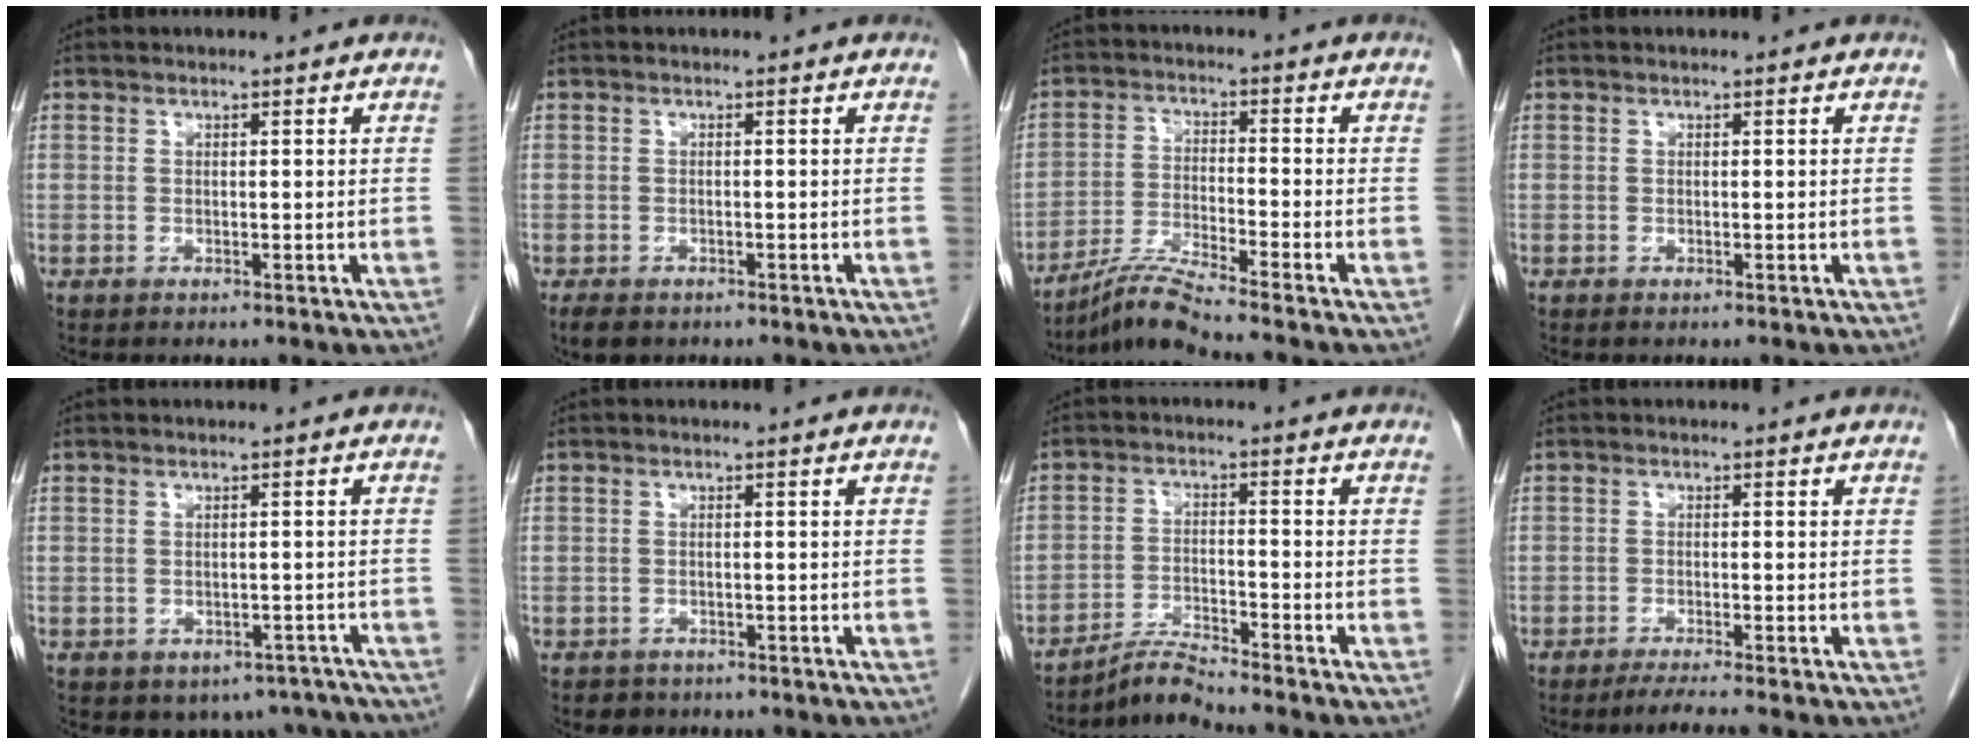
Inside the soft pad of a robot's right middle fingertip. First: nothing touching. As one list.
[{"total": 3.3, "force": [-2.5, 1.6, 1.5], "torque": [-0.025, -0.005, -0.034]}, {"total": 6.7, "force": [-5.9, -1.9, 2.4], "torque": [-0.054, -0.025, -0.115]}, {"total": 0.0}, {"total": 6.3, "force": [-4.9, 3.8, 1.1], "torque": [0.005, 0.010, -0.056]}, {"total": 2.1, "force": [-1.6, 1.4, 0.0], "torque": [-0.009, 0.004, -0.023]}, {"total": 4.6, "force": [-4.5, -1.0, 0.6], "torque": [-0.016, -0.015, -0.084]}, {"total": 3.1, "force": [-2.6, -0.7, 1.5], "torque": [-0.034, -0.012, -0.049]}]